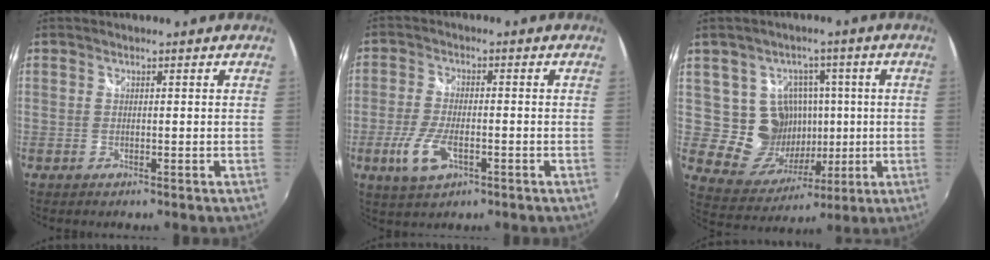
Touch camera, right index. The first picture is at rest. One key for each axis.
{"total": 7.6, "fx": -2.9, "fy": 3.3, "fz": 6.2, "tx": -0.140, "ty": -0.011, "tz": -0.053}
{"total": 11.6, "fx": 1.0, "fy": 11.0, "fz": 3.4, "tx": -0.077, "ty": 0.020, "tz": 0.033}